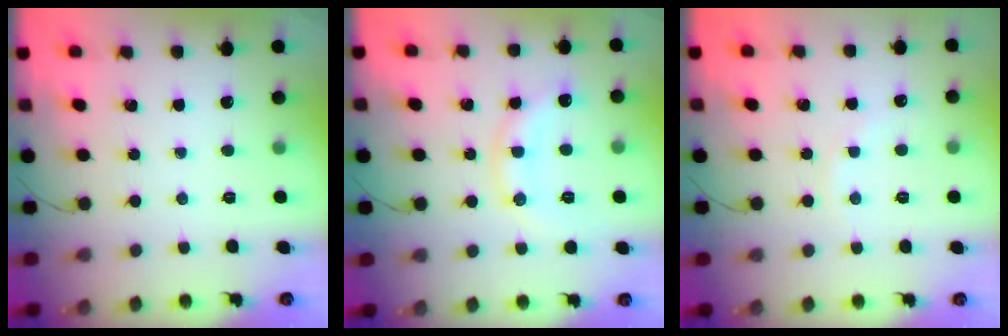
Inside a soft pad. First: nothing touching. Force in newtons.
{"total": 9.9, "press": 9.9, "slide": 0.4}
{"total": 4.0, "press": 3.8, "slide": 1.4}